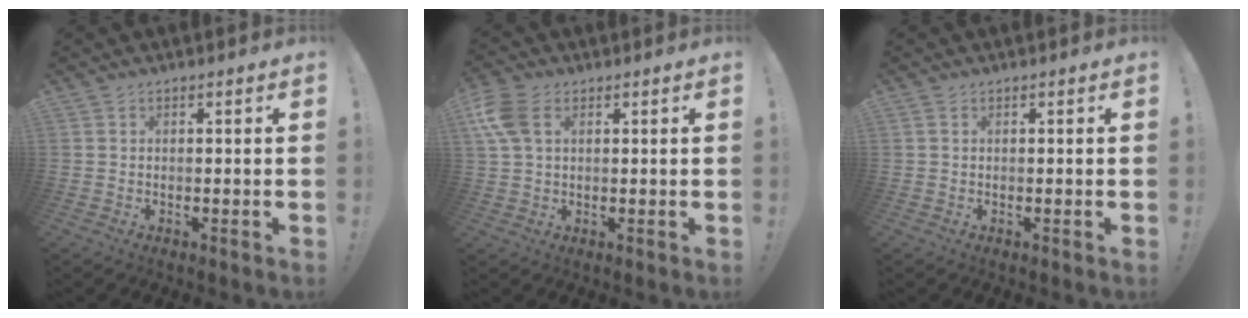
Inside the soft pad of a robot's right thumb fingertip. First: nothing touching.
{"total": 8.1, "force": [3.1, 5.1, 5.5], "torque": [-0.120, -0.002, 0.059]}
{"total": 0.5, "force": [0.2, 0.5, 0.2], "torque": [-0.006, 0.003, 0.004]}